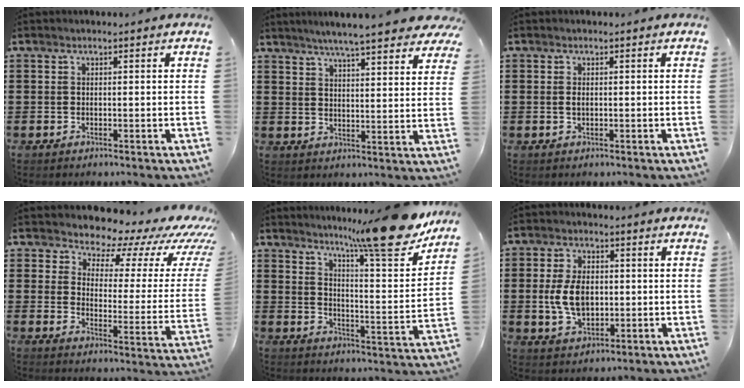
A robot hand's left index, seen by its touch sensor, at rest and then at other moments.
{"total": 5.8, "force": [5.3, -0.1, 2.4], "torque": [-0.068, -0.022, 0.092]}
{"total": 0.9, "force": [0.0, 0.4, 0.8], "torque": [-0.017, 0.000, -0.001]}
{"total": 8.1, "force": [7.4, 2.3, 2.4], "torque": [-0.055, -0.064, 0.120]}
{"total": 14.2, "force": [12.0, 0.6, 7.7], "torque": [-0.123, -0.082, 0.194]}
{"total": 7.2, "force": [0.0, 4.5, 5.6], "torque": [-0.122, 0.004, -0.007]}